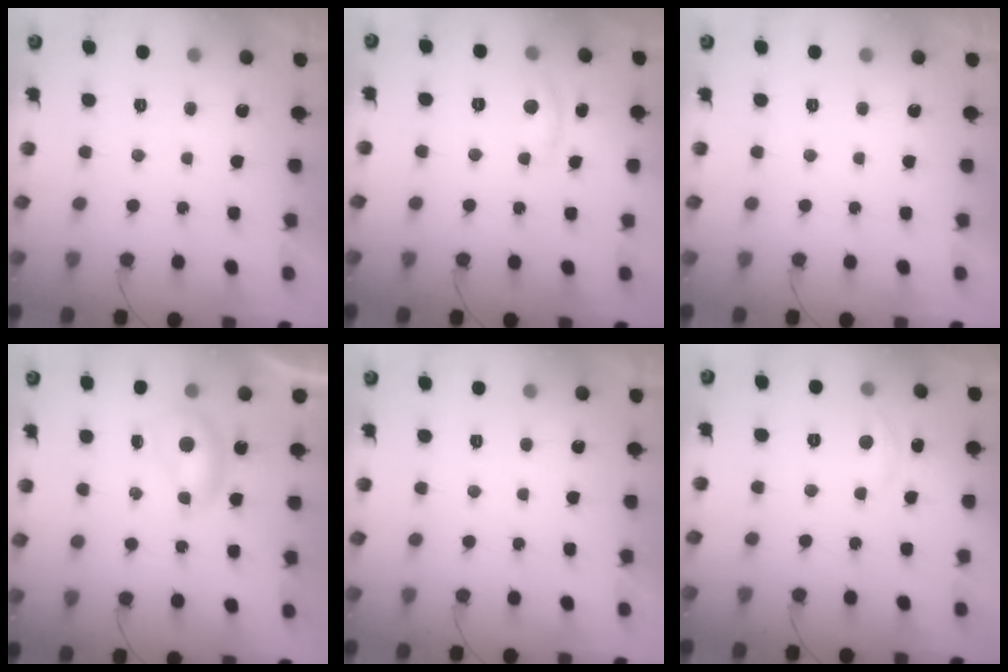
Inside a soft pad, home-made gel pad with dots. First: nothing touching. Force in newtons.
{"total": 5.2, "press": 5.2, "slide": 0.5}
{"total": 0.0}
{"total": 5.3, "press": 5.2, "slide": 0.7}
{"total": 0.0}
{"total": 2.7, "press": 2.7, "slide": 0.3}